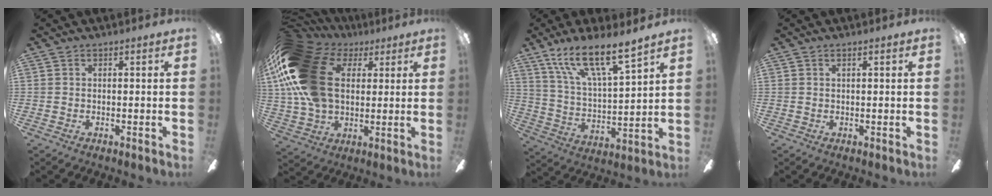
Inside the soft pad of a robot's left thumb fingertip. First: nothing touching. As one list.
[{"total": 24.3, "force": [5.3, 16.6, 17.0], "torque": [-0.367, 0.000, 0.095]}, {"total": 15.2, "force": [12.2, 2.7, 8.7], "torque": [-0.175, -0.076, 0.211]}, {"total": 0.8, "force": [0.4, 0.2, 0.6], "torque": [-0.013, 0.002, 0.008]}]